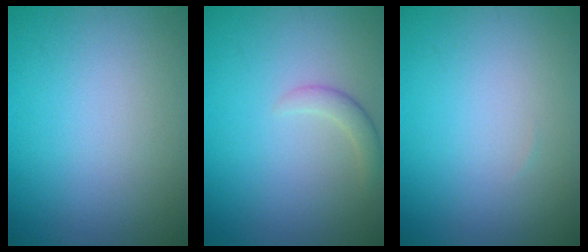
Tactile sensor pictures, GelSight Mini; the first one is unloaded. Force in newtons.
{"total": 1.5, "press": 1.5, "slide": 0.1}
{"total": 0.0}